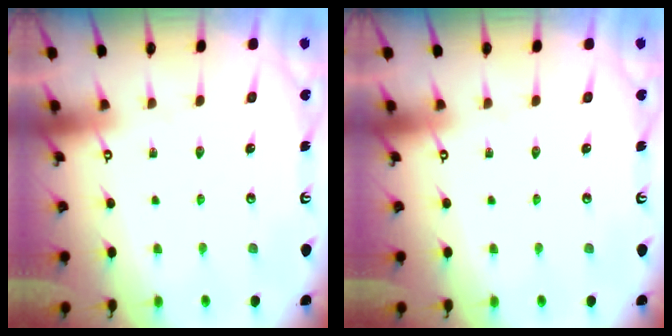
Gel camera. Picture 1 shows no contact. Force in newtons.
{"total": 0.0}